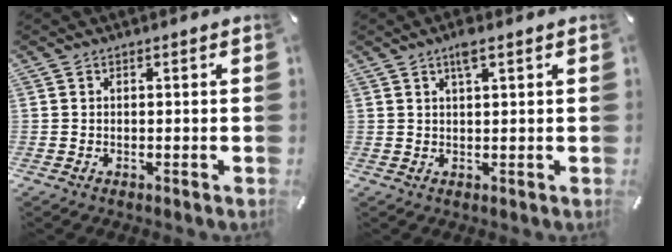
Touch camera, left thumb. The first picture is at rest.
{"total": 3.4, "force": [2.0, 0.6, 2.7], "torque": [-0.059, 0.004, 0.033]}